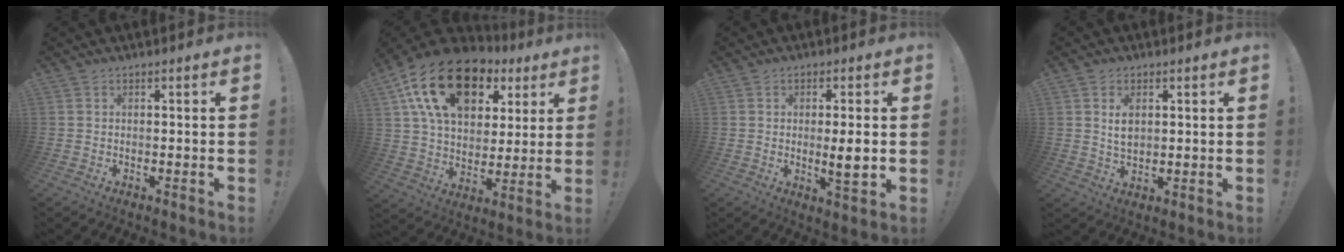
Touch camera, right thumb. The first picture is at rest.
{"total": 21.4, "force": [10.3, 12.9, 13.6], "torque": [-0.229, -0.038, 0.187]}
{"total": 6.6, "force": [-0.2, 1.3, 6.5], "torque": [-0.093, -0.008, -0.005]}
{"total": 4.7, "force": [1.6, 2.8, 3.4], "torque": [-0.042, -0.009, 0.024]}